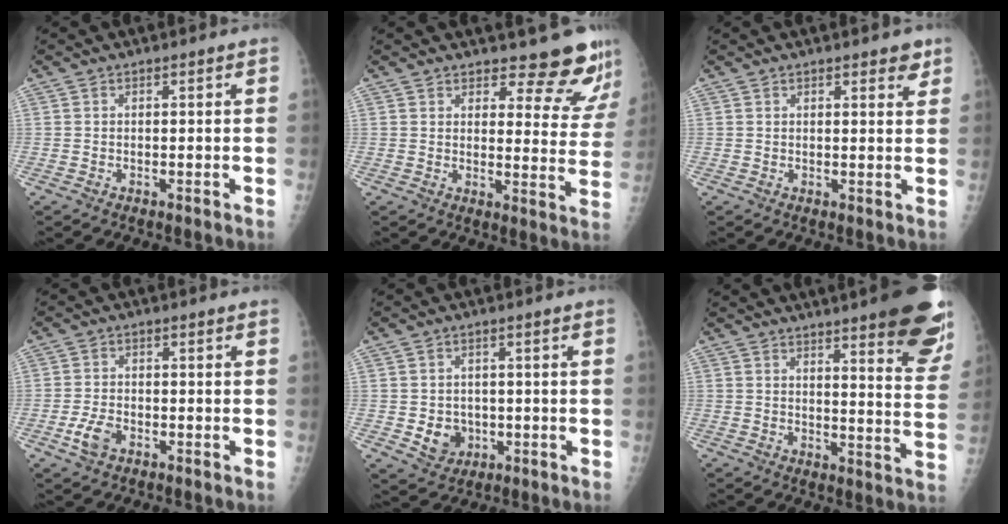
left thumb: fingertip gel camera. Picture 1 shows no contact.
{"total": 11.9, "force": [11.0, 3.4, 3.0], "torque": [0.006, -0.093, 0.120]}
{"total": 2.8, "force": [2.0, 1.1, 1.7], "torque": [-0.006, -0.010, 0.022]}
{"total": 4.2, "force": [-1.9, 2.5, 2.7], "torque": [-0.055, 0.008, -0.037]}
{"total": 5.3, "force": [-1.0, 4.6, 2.5], "torque": [-0.017, 0.004, -0.005]}
{"total": 17.9, "force": [11.7, 3.3, 13.1], "torque": [-0.139, -0.060, 0.139]}